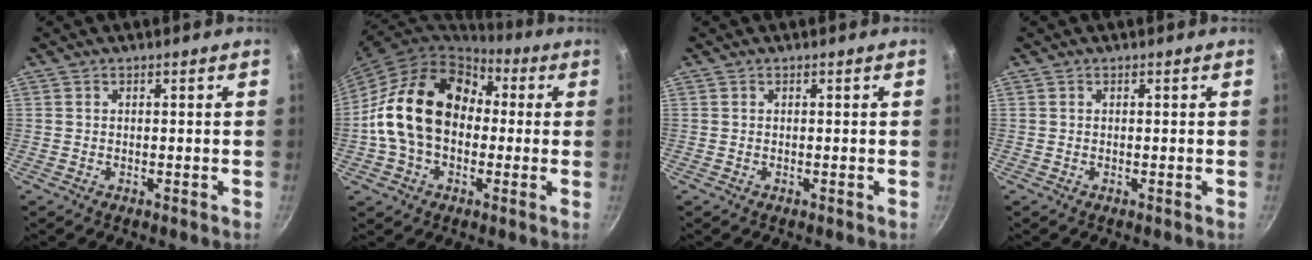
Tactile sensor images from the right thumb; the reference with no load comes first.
{"total": 19.8, "force": [0.9, 14.5, 13.5], "torque": [-0.215, 0.045, 0.005]}
{"total": 0.0}
{"total": 0.0}